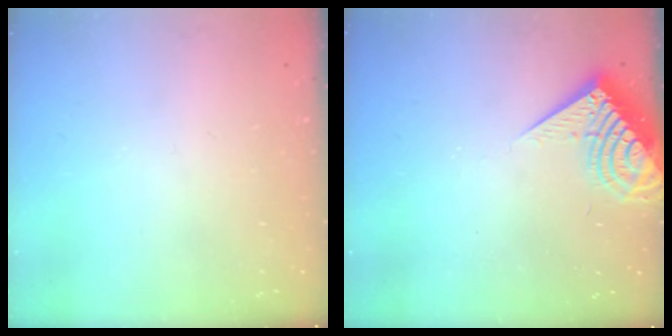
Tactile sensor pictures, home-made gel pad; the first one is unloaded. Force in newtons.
{"total": 9.5, "press": 9.5, "slide": 0.8}